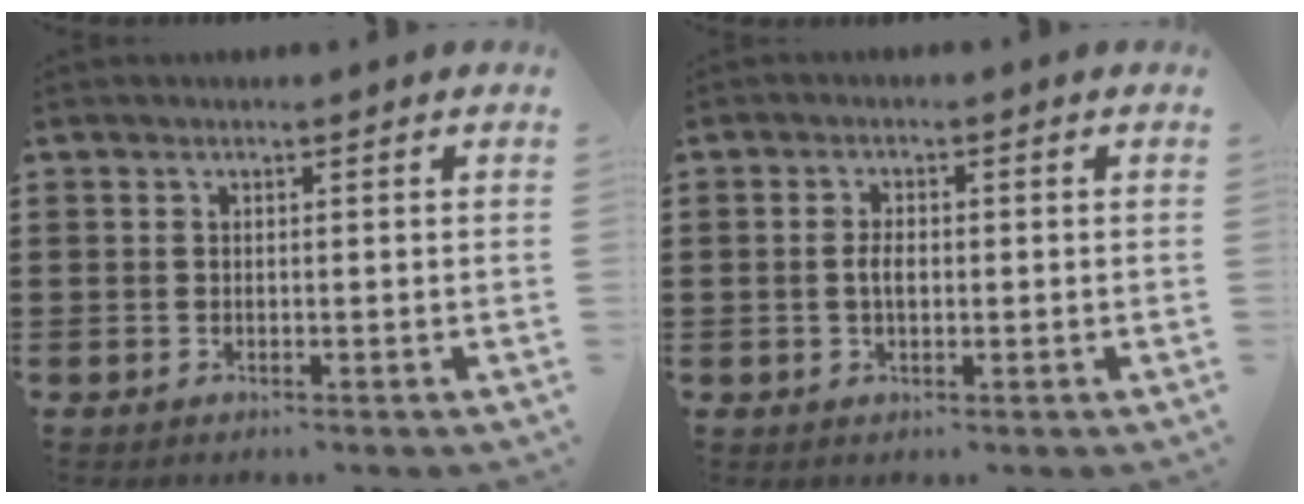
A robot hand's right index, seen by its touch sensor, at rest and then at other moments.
{"total": 2.6, "force": [-0.1, 1.3, 2.3], "torque": [-0.052, 0.001, -0.006]}